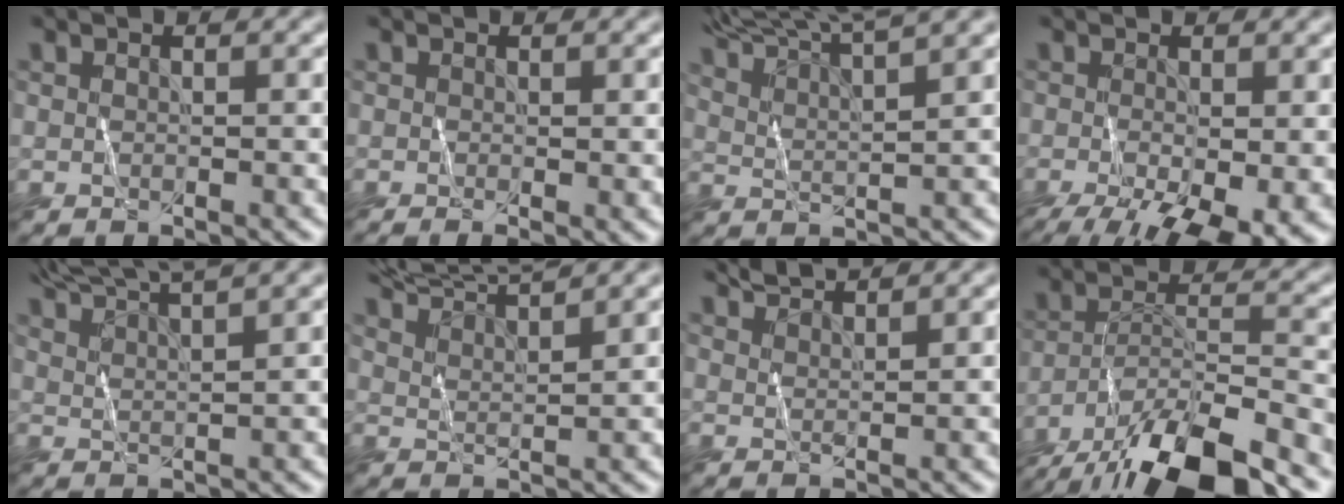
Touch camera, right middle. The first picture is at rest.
{"total": 0.7, "force": [0.1, 0.0, 0.7], "torque": [-0.008, 0.000, 0.001]}
{"total": 8.3, "force": [7.2, 1.2, 4.0], "torque": [-0.073, 0.033, 0.084]}
{"total": 10.9, "force": [-4.7, 4.2, 8.9], "torque": [-0.141, -0.025, -0.064]}
{"total": 7.2, "force": [6.0, 1.3, 3.8], "torque": [-0.053, 0.034, 0.065]}
{"total": 7.0, "force": [6.2, 0.9, 3.0], "torque": [-0.052, 0.027, 0.076]}
{"total": 2.3, "force": [2.2, 0.0, 0.7], "torque": [-0.008, 0.010, 0.042]}
{"total": 12.8, "force": [-10.3, 2.7, 7.2], "torque": [-0.125, -0.013, -0.174]}